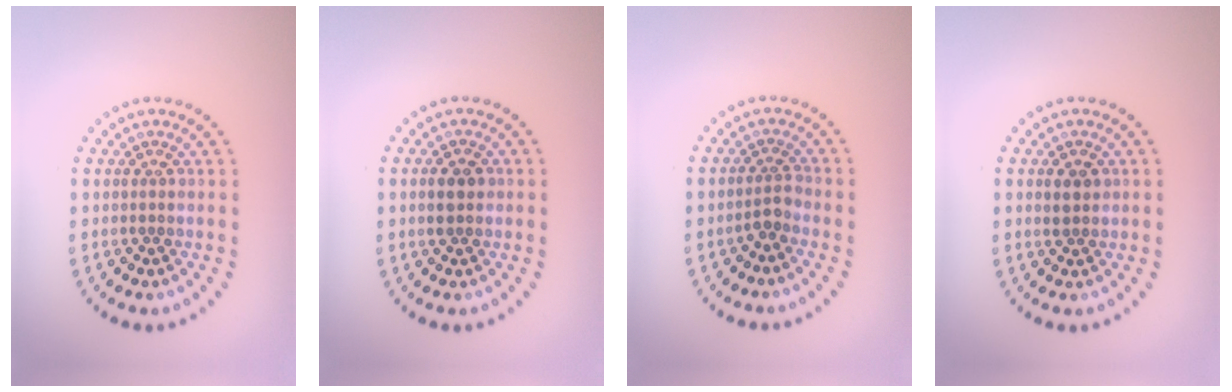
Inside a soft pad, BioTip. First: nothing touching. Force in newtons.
{"total": 2.4, "press": 2.3, "slide": 0.2}
{"total": 1.5, "press": 1.0, "slide": 1.1}
{"total": 1.7, "press": 1.6, "slide": 0.3}